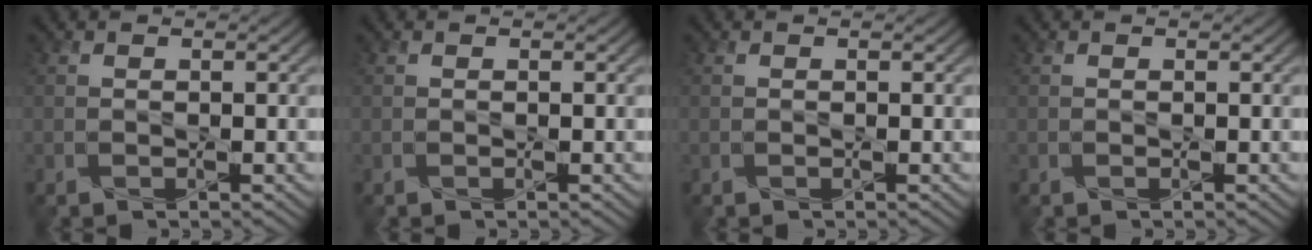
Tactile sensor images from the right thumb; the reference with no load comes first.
{"total": 0.0}
{"total": 0.0}
{"total": 0.0}